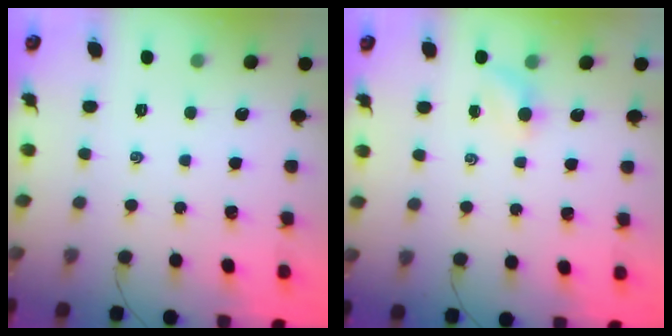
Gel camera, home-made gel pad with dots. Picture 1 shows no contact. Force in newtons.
{"total": 2.4, "press": 2.3, "slide": 0.7}